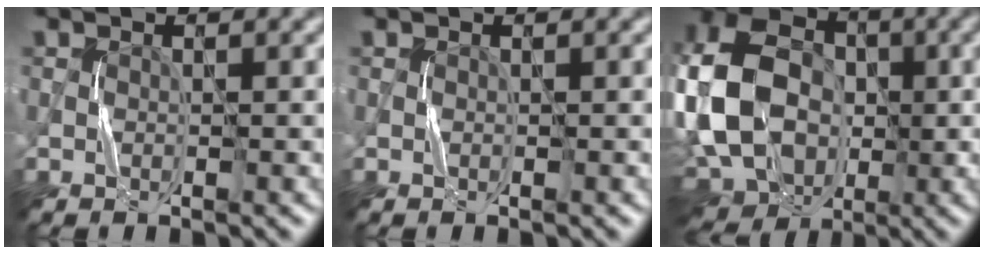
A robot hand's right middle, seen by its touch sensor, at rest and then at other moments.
{"total": 0.0}
{"total": 15.8, "force": [-1.5, 11.7, 10.5], "torque": [-0.226, 0.010, -0.034]}